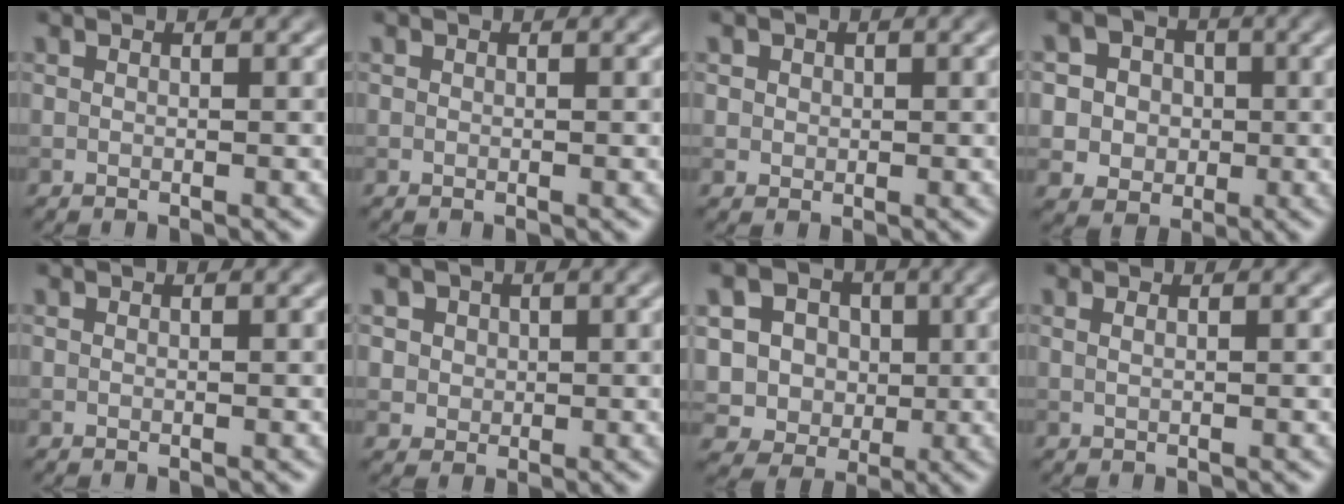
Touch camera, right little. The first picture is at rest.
{"total": 0.0}
{"total": 1.7, "force": [0.7, 1.4, 0.6], "torque": [-0.009, 0.004, 0.016]}
{"total": 6.2, "force": [1.3, 5.6, 2.1], "torque": [-0.040, 0.021, 0.012]}
{"total": 0.0}
{"total": 4.4, "force": [1.9, 3.6, 1.8], "torque": [-0.025, 0.011, 0.022]}
{"total": 8.2, "force": [2.0, 7.1, 3.6], "torque": [-0.062, 0.018, 0.014]}
{"total": 1.1, "force": [0.6, 0.5, 0.7], "torque": [-0.006, -0.006, 0.002]}